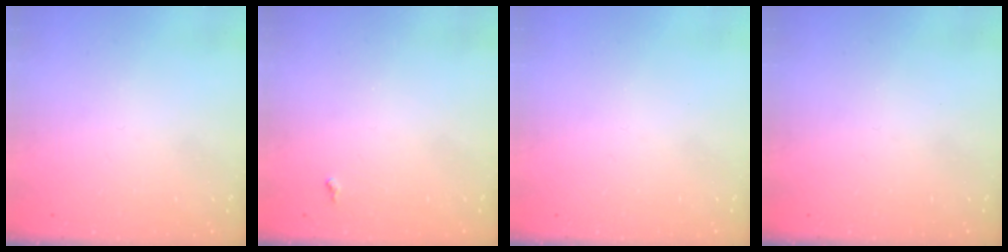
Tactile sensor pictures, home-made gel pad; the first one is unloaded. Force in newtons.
{"total": 3.8, "press": 3.7, "slide": 0.5}
{"total": 0.0}
{"total": 0.0}